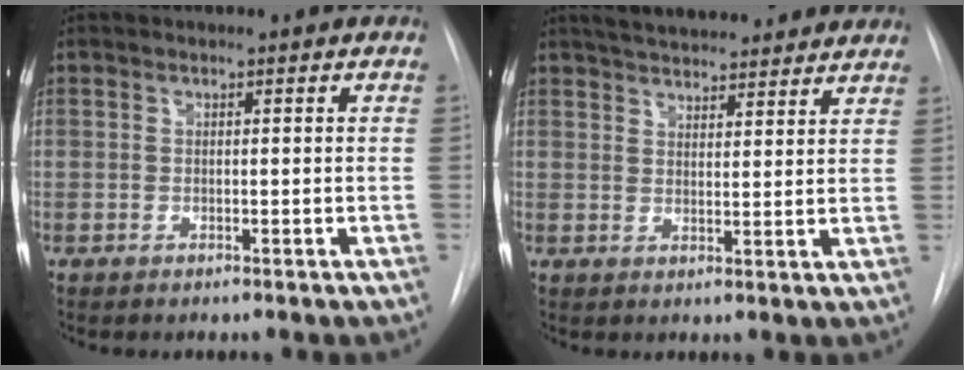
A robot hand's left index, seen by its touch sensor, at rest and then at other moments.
{"total": 16.0, "force": [14.2, 3.7, 6.2], "torque": [-0.090, 0.025, 0.189]}